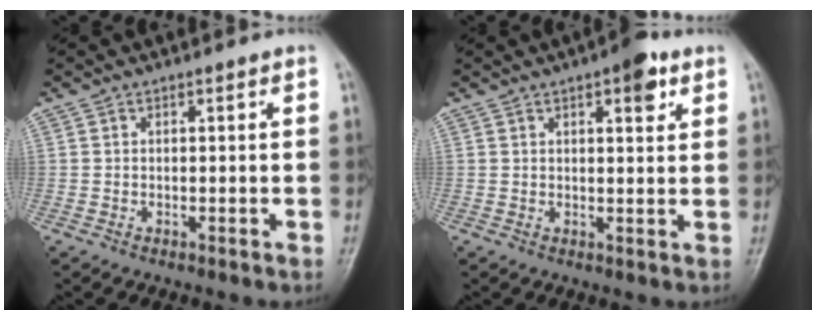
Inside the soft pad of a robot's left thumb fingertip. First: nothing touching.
{"total": 5.5, "force": [2.9, 2.0, 4.2], "torque": [-0.043, -0.008, 0.033]}